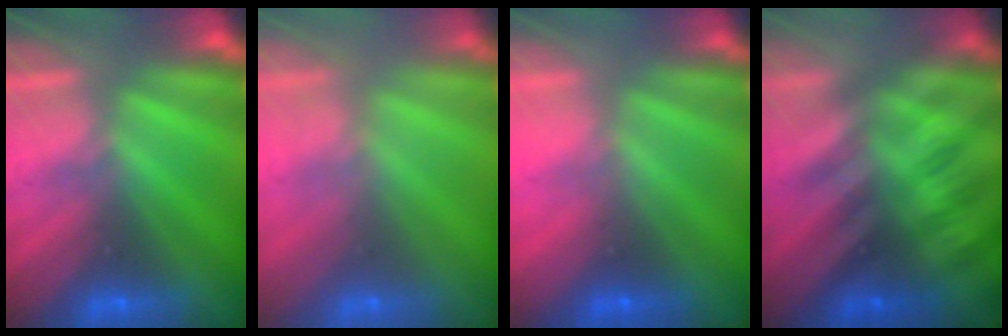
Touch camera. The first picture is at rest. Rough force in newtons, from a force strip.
{"total": 2.7}
{"total": 3.3}
{"total": 2.9}